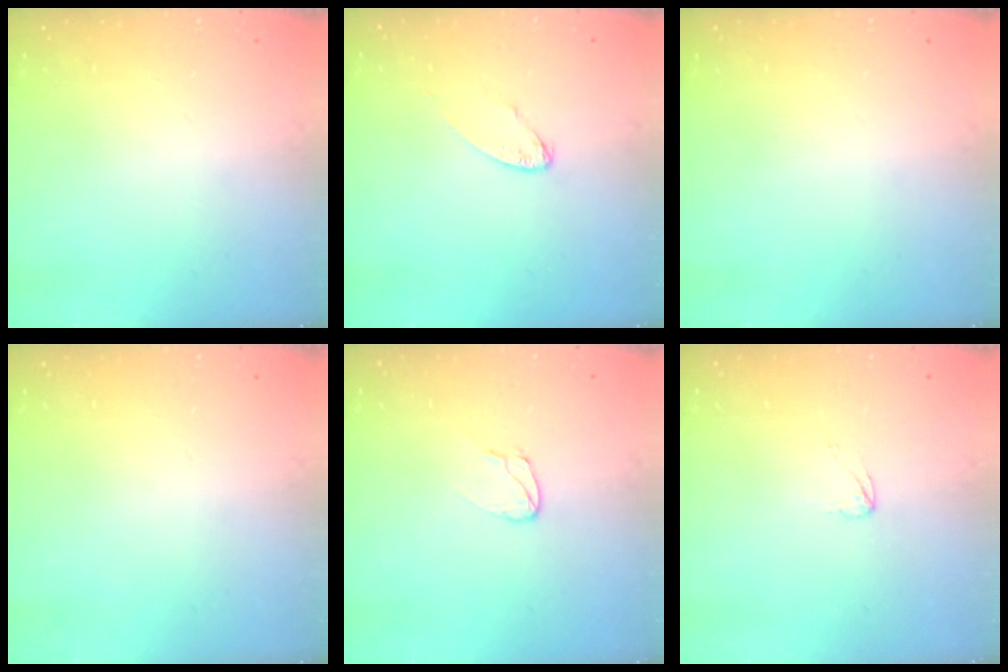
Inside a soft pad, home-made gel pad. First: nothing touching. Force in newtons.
{"total": 5.1, "press": 5.1, "slide": 0.4}
{"total": 0.0}
{"total": 0.0}
{"total": 4.4, "press": 4.3, "slide": 0.4}
{"total": 2.6, "press": 2.6, "slide": 0.2}